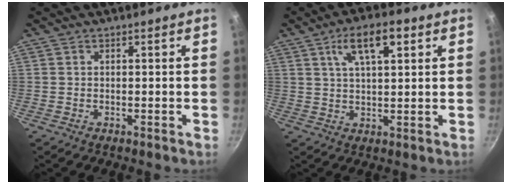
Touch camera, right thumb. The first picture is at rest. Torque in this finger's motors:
{"motor_torque": [0.03, 2.02, 0.07, 0.18, 0.07]}